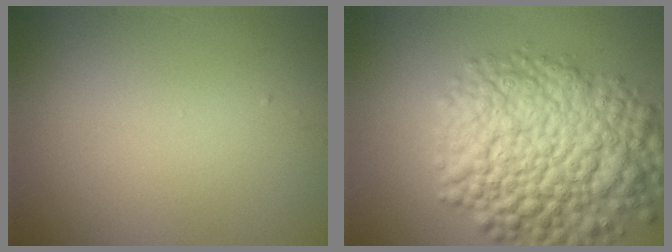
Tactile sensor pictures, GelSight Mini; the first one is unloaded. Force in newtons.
{"total": 12.4, "press": 12.4, "slide": 0.5}